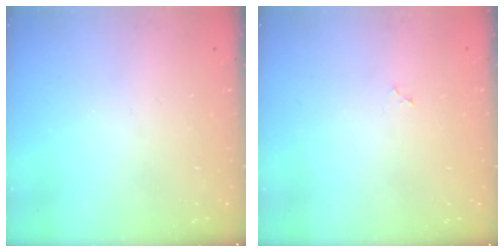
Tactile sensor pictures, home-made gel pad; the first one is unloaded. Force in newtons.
{"total": 2.3, "press": 2.3, "slide": 0.2}